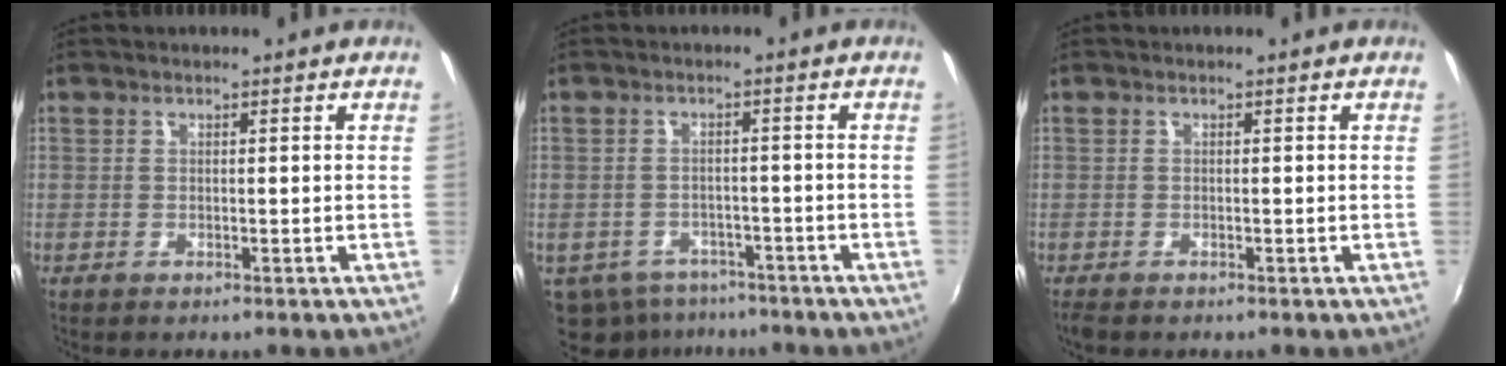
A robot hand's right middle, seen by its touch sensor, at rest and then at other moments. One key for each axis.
{"total": 9.9, "fx": -7.0, "fy": 6.1, "fz": 3.5, "tx": -0.097, "ty": -0.015, "tz": -0.096}
{"total": 1.6, "fx": -1.3, "fy": 0.5, "fz": 0.8, "tx": -0.018, "ty": -0.009, "tz": -0.021}